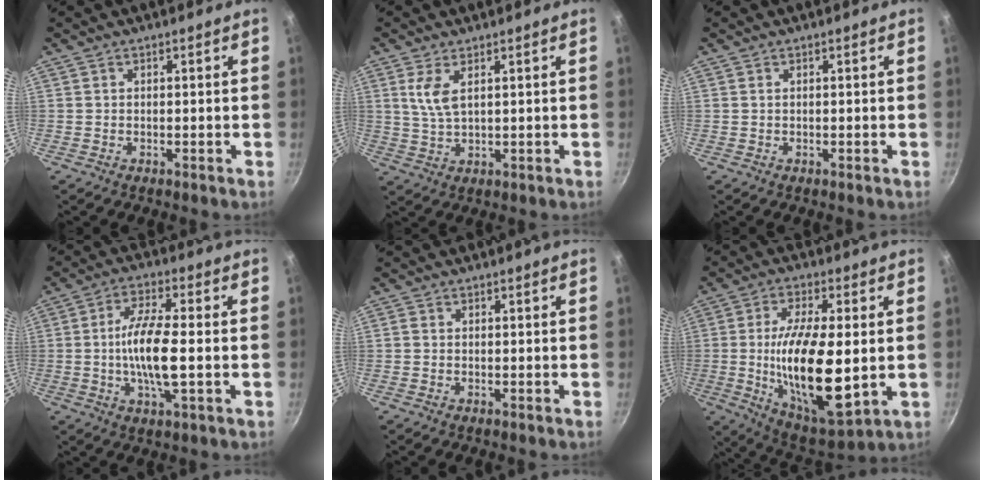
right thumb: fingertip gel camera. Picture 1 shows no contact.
{"total": 5.0, "force": [1.9, 2.1, 4.2], "torque": [-0.084, -0.012, 0.042]}
{"total": 0.0}
{"total": 10.6, "force": [-0.9, 2.7, 10.2], "torque": [-0.199, 0.012, -0.024]}
{"total": 0.7, "force": [-0.1, 0.6, 0.3], "torque": [-0.005, 0.002, -0.003]}
{"total": 20.2, "force": [-0.9, 7.5, 18.7], "torque": [-0.320, -0.011, -0.009]}